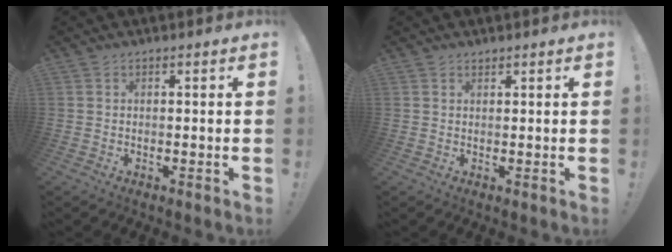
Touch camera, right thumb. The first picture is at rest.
{"total": 0.7, "force": [0.7, 0.2, 0.1], "torque": [0.000, -0.002, 0.013]}